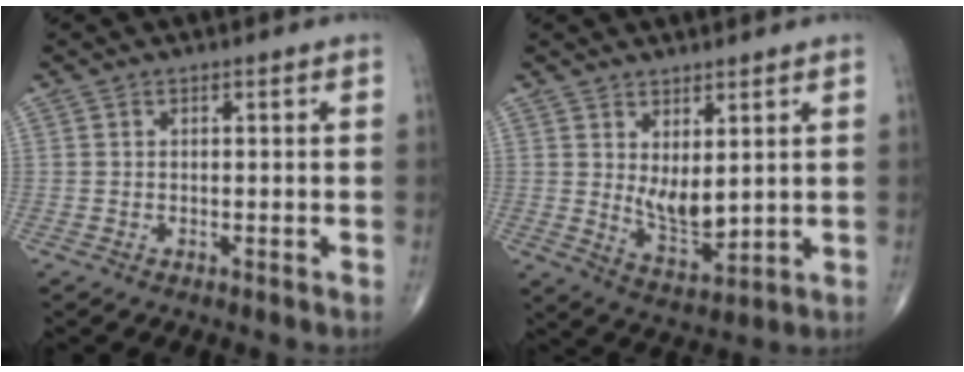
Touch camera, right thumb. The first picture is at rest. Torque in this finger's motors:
{"motor_torque": [2.62, 1.04, -0.16, -0.21, 0.03]}